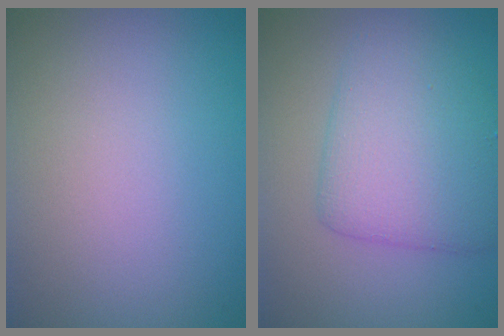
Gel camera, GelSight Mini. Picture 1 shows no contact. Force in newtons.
{"total": 5.3, "press": 5.3, "slide": 0.2}